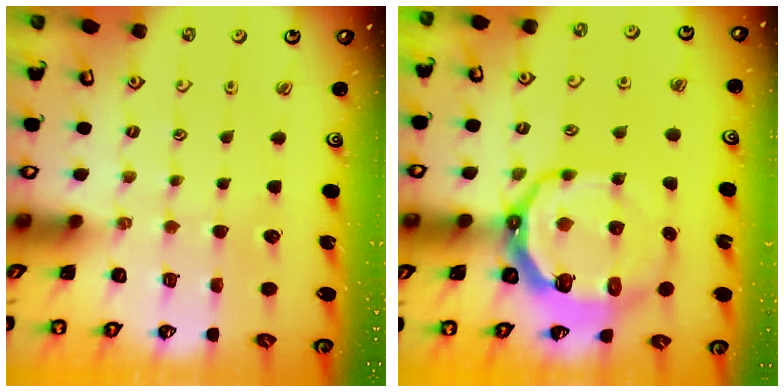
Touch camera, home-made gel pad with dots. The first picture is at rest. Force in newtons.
{"total": 13.2, "press": 12.4, "slide": 4.4}